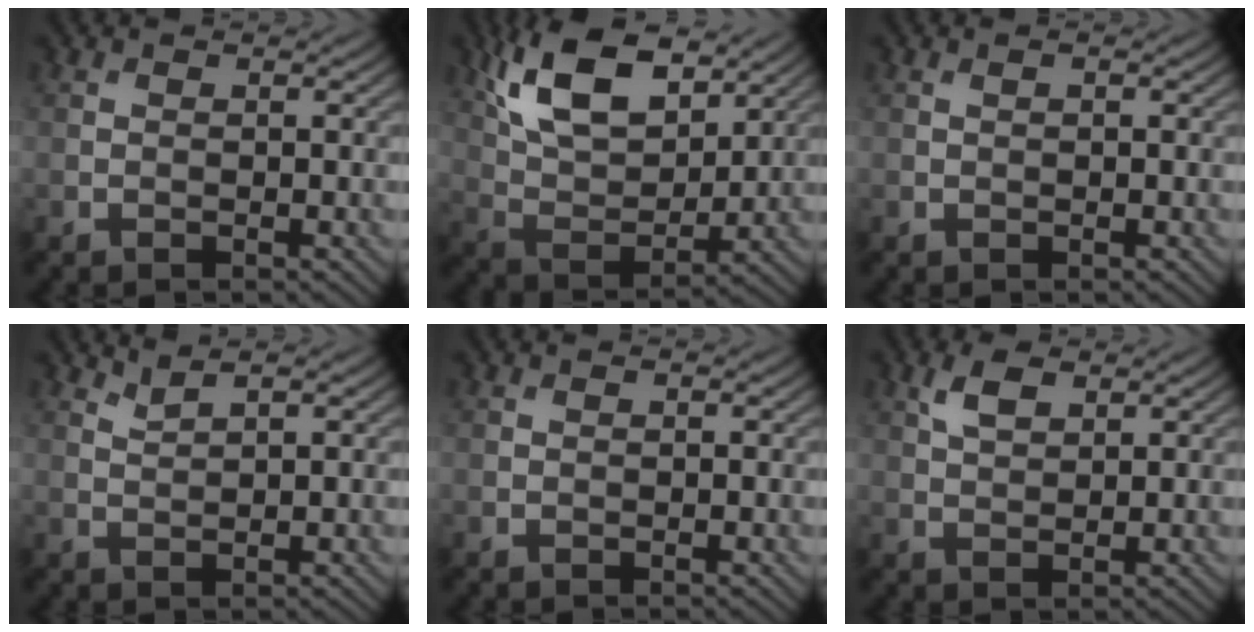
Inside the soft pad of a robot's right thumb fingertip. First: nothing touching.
{"total": 13.4, "force": [7.4, 6.4, 9.2], "torque": [-0.193, 0.009, 0.128]}
{"total": 0.6, "force": [0.2, 0.2, 0.5], "torque": [-0.011, 0.004, 0.003]}
{"total": 1.6, "force": [1.4, 0.1, 0.8], "torque": [-0.026, 0.000, 0.032]}
{"total": 0.0}
{"total": 3.4, "force": [1.8, 1.6, 2.4], "torque": [-0.056, 0.004, 0.038]}